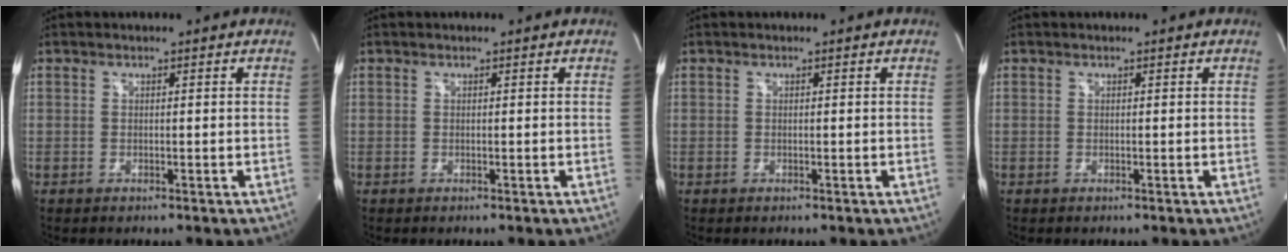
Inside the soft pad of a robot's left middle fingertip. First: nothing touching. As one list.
[{"total": 0.0}, {"total": 0.0}, {"total": 0.0}]